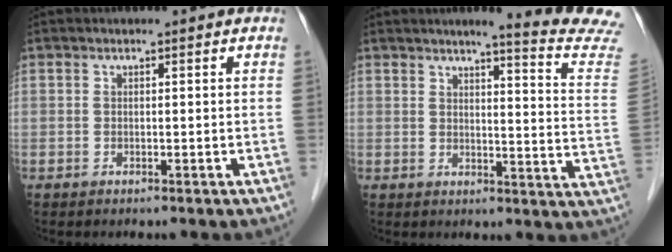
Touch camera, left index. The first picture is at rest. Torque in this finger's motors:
{"motor_torque": [0.74, -1.00, 0.10, 0.01]}